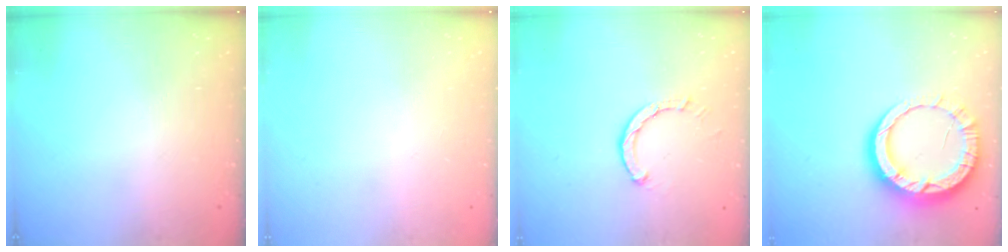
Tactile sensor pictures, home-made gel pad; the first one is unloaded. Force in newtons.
{"total": 0.0}
{"total": 2.6, "press": 2.6, "slide": 0.1}
{"total": 15.1, "press": 15.1, "slide": 1.4}